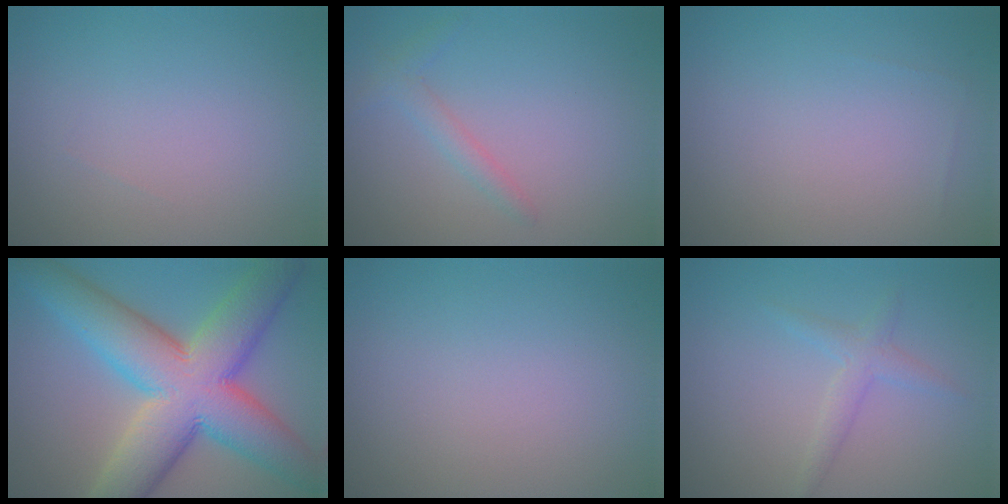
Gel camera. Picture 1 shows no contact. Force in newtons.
{"total": 1.5, "press": 1.4, "slide": 0.1}
{"total": 0.0}
{"total": 13.2, "press": 13.2, "slide": 0.7}
{"total": 0.0}
{"total": 1.7, "press": 1.7, "slide": 0.1}